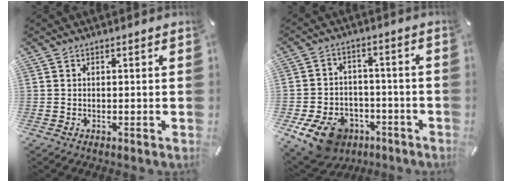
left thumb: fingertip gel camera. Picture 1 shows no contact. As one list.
[{"total": 12.0, "force": [-6.7, 8.2, 5.6], "torque": [-0.111, 0.043, -0.116]}]